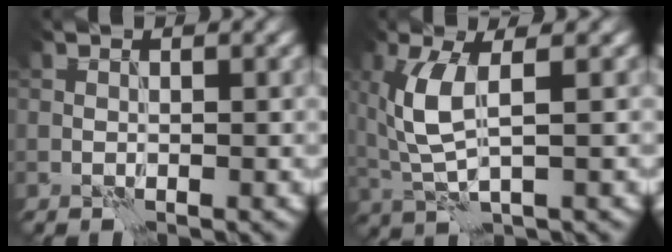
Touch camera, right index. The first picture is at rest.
{"total": 5.2, "force": [0.9, 1.9, 4.7], "torque": [-0.125, -0.004, 0.020]}